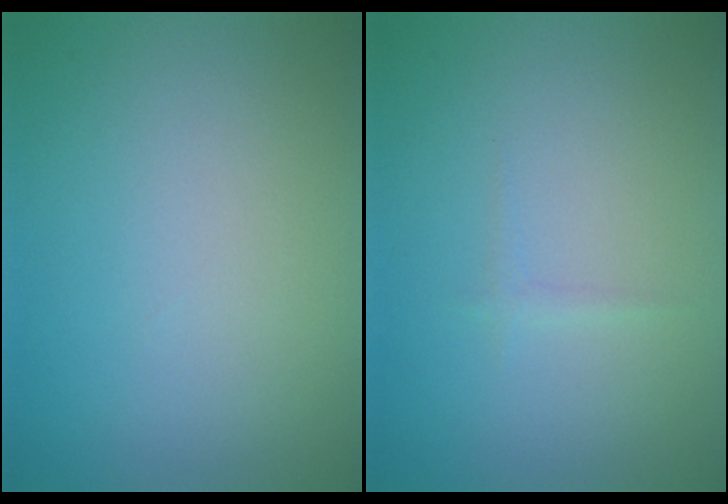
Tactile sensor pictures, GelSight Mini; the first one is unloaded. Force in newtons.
{"total": 0.6, "press": 0.6, "slide": 0.0}